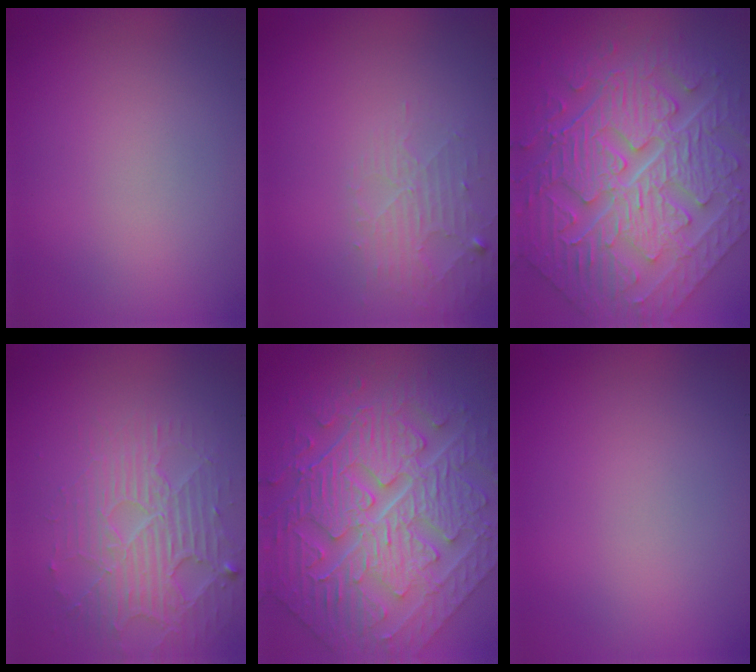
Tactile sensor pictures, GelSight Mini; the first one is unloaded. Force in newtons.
{"total": 2.2, "press": 2.2, "slide": 0.5}
{"total": 10.9, "press": 7.7, "slide": 7.8}
{"total": 4.0, "press": 3.6, "slide": 1.7}
{"total": 10.9, "press": 7.7, "slide": 7.8}
{"total": 0.0}